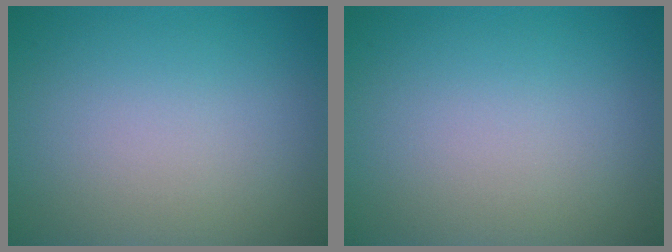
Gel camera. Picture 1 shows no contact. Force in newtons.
{"total": 0.0}